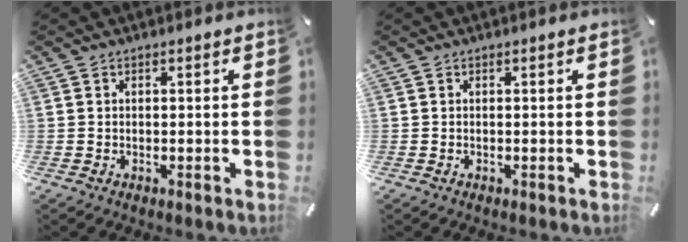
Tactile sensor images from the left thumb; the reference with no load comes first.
{"total": 0.0}